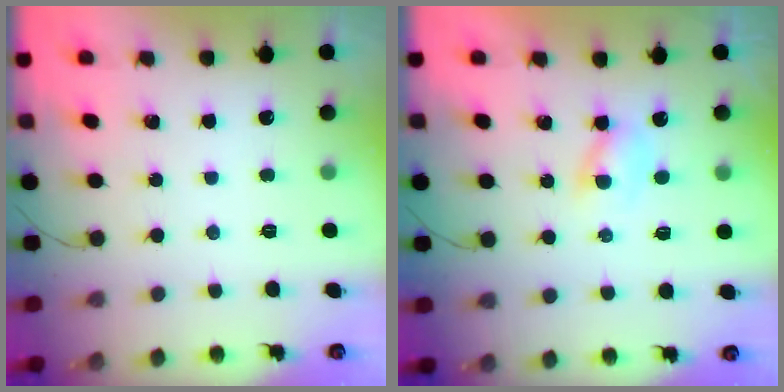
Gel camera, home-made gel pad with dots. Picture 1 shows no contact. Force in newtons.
{"total": 2.0, "press": 1.8, "slide": 0.9}